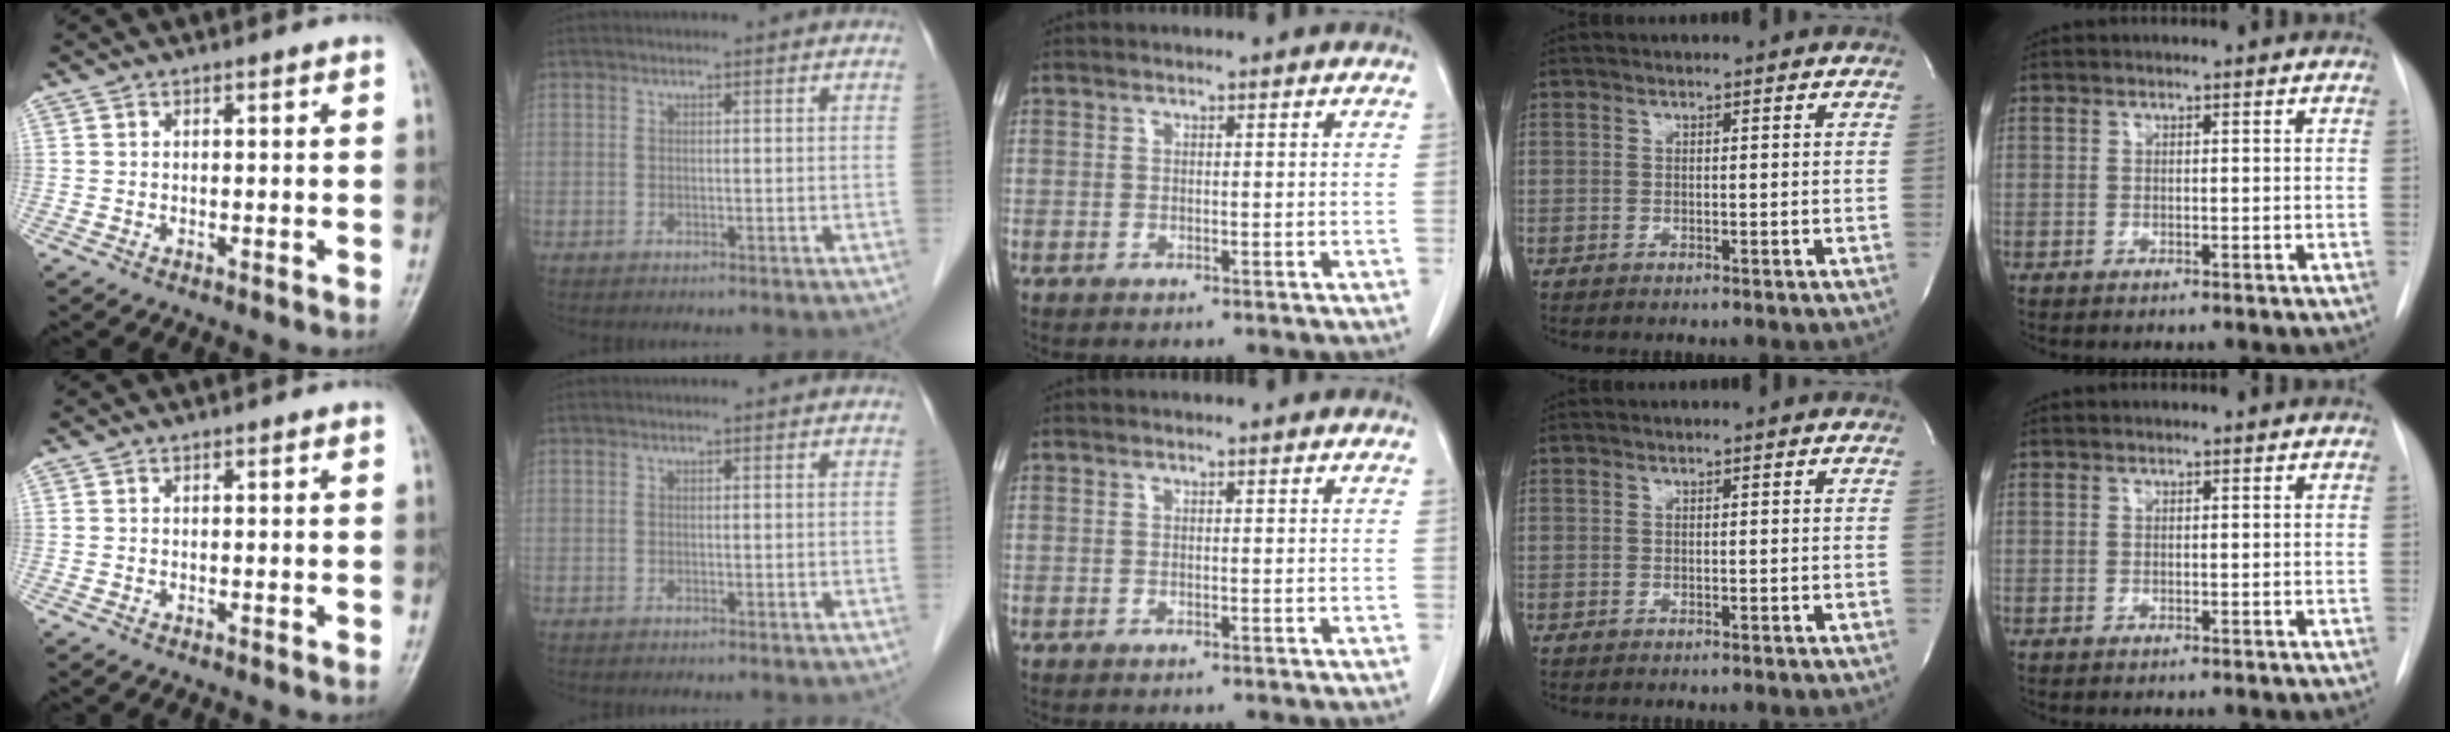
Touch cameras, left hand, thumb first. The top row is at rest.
{}